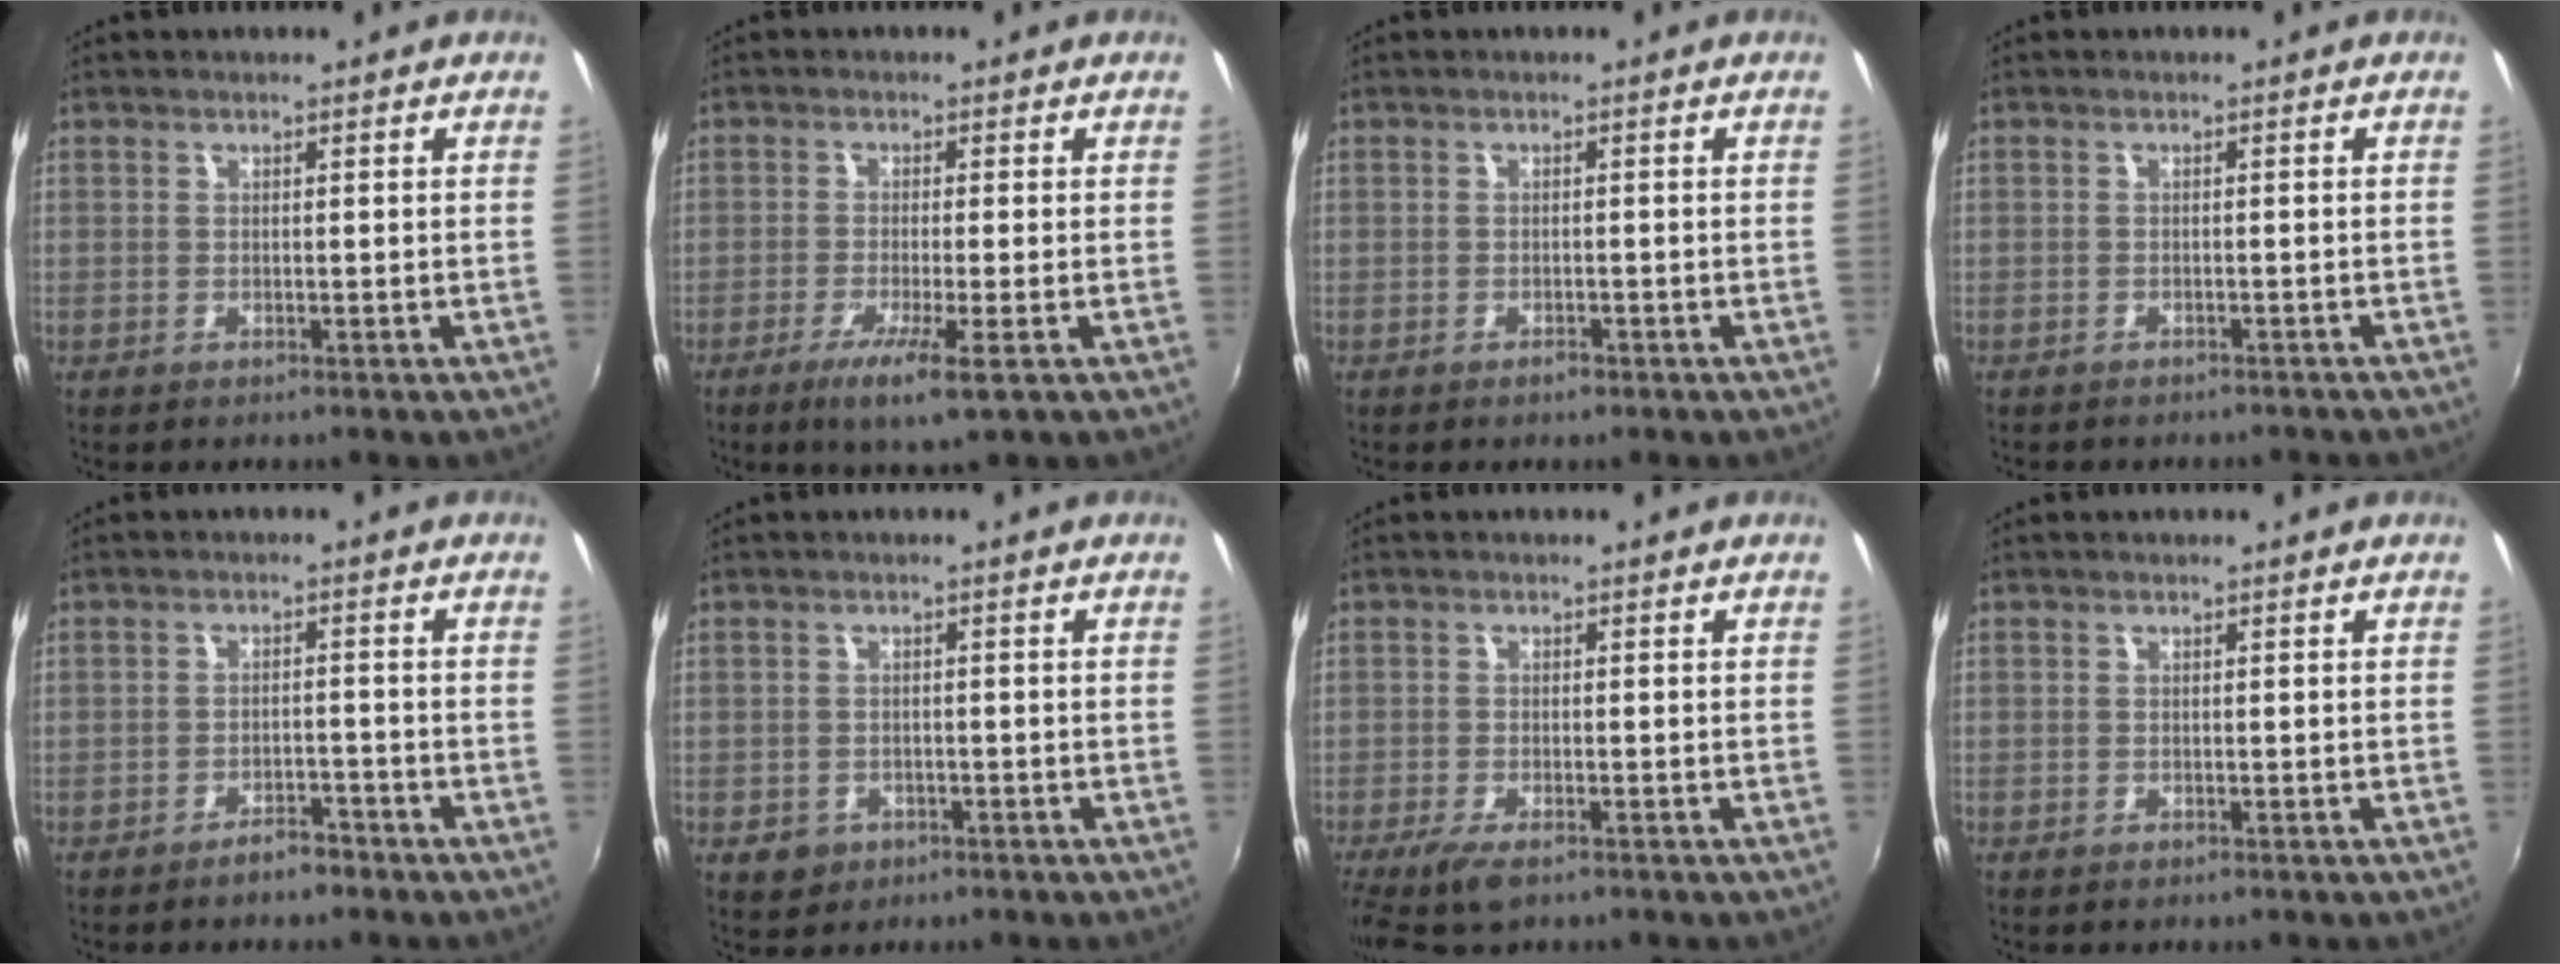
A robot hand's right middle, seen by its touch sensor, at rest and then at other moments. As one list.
[{"total": 6.1, "force": [-3.0, -0.2, 5.4], "torque": [-0.113, -0.020, -0.054]}, {"total": 1.0, "force": [-0.8, 0.4, 0.5], "torque": [-0.009, 0.000, -0.013]}, {"total": 2.8, "force": [-2.5, 1.2, 0.7], "torque": [-0.015, 0.002, -0.030]}, {"total": 3.2, "force": [-2.8, 1.0, 1.2], "torque": [-0.030, 0.005, -0.036]}, {"total": 3.7, "force": [-1.7, 3.0, 1.3], "torque": [-0.035, 0.000, -0.020]}, {"total": 5.7, "force": [-4.1, 1.7, 3.6], "torque": [-0.091, -0.022, -0.075]}, {"total": 0.7, "force": [-0.5, 0.5, -0.1], "torque": [-0.002, 0.003, -0.007]}]